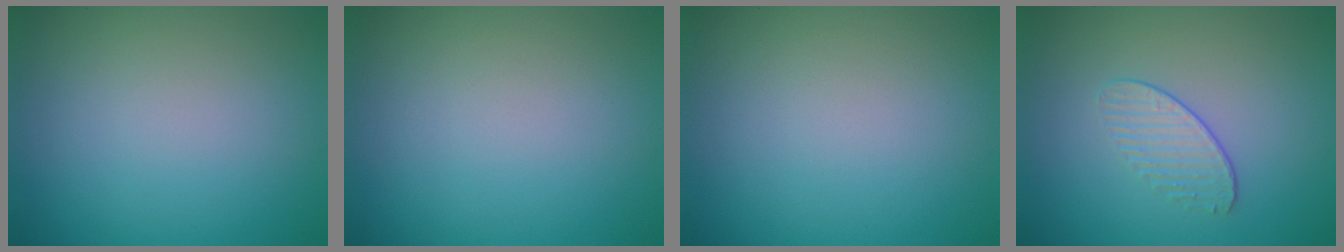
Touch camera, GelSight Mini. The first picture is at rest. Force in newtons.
{"total": 0.0}
{"total": 0.0}
{"total": 1.6, "press": 1.1, "slide": 1.2}